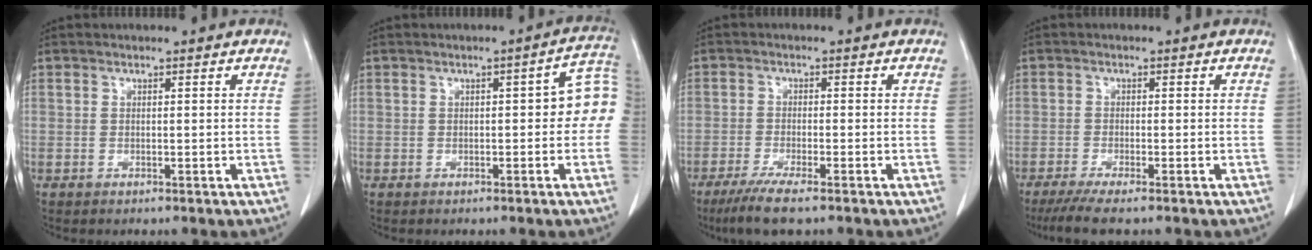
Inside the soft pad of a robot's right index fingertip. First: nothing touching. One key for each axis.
{"total": 6.6, "fx": 0.0, "fy": 2.2, "fz": 6.3, "tx": -0.070, "ty": 0.031, "tz": -0.001}
{"total": 6.3, "fx": -4.5, "fy": 0.2, "fz": 4.3, "tx": -0.081, "ty": -0.018, "tz": -0.077}
{"total": 5.1, "fx": -4.0, "fy": 0.0, "fz": 3.1, "tx": -0.055, "ty": -0.014, "tz": -0.069}